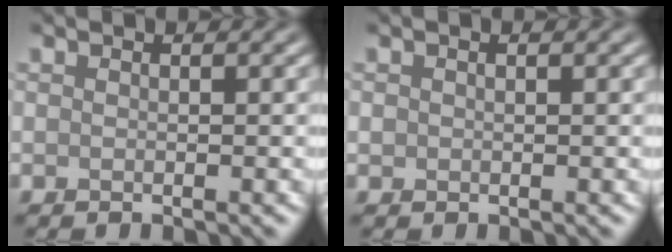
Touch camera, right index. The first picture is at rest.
{"total": 0.5, "force": [0.2, 0.4, 0.2], "torque": [-0.004, -0.001, 0.003]}